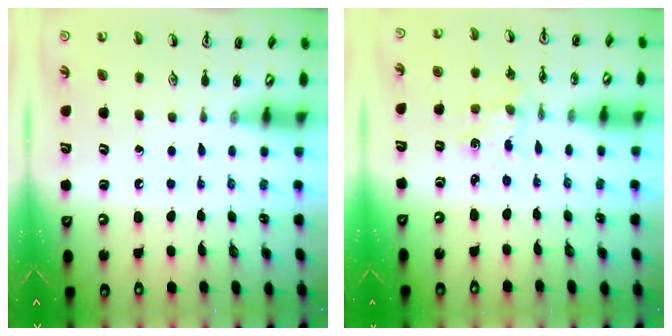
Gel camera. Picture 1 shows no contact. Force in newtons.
{"total": 1.2, "press": 1.1, "slide": 0.3}